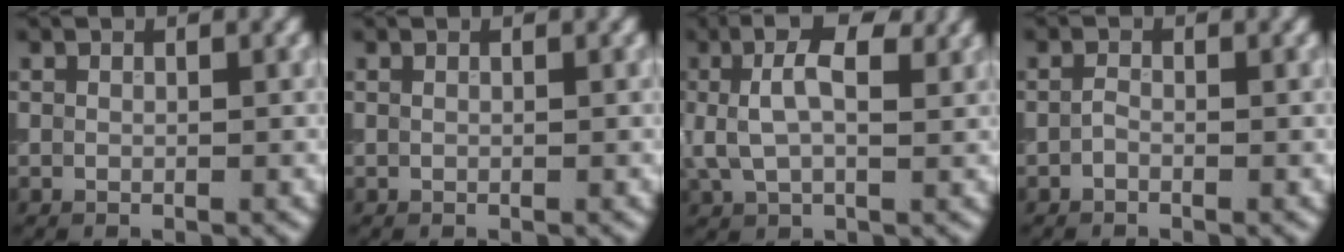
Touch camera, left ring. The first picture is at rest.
{"total": 0.0}
{"total": 5.4, "force": [1.4, 2.7, 4.5], "torque": [-0.091, 0.007, 0.020]}
{"total": 0.7, "force": [-0.4, 0.3, 0.5], "torque": [-0.010, -0.001, -0.009]}